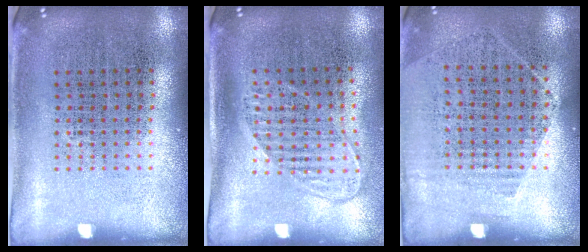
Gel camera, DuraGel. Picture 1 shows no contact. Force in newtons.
{"total": 1.5, "press": 1.2, "slide": 0.8}
{"total": 1.2, "press": 1.0, "slide": 0.6}